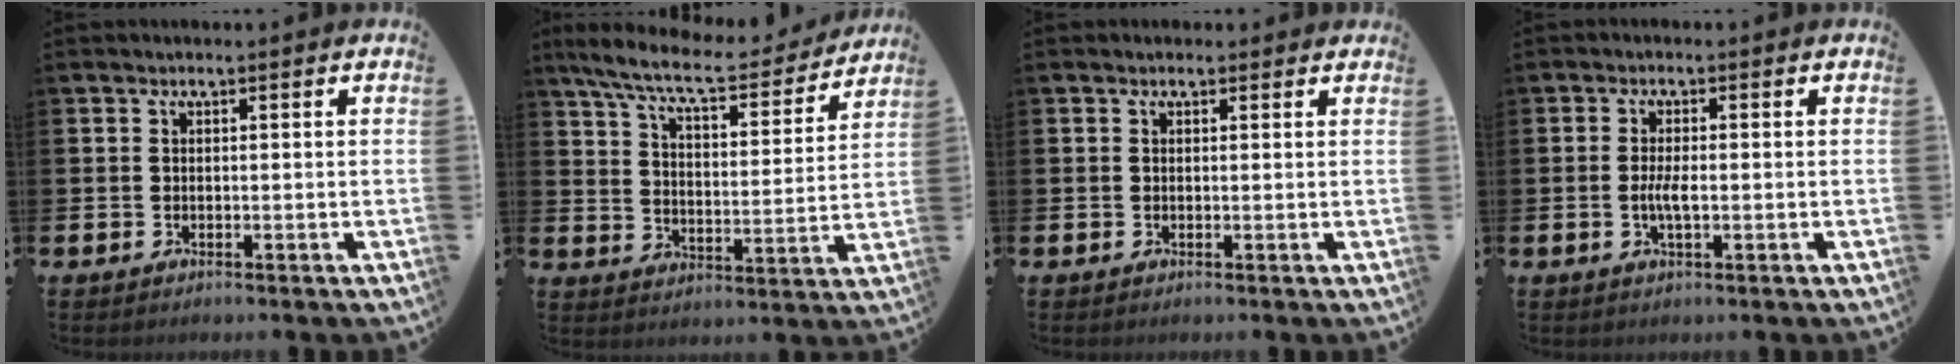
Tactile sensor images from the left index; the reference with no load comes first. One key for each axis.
{"total": 9.0, "fx": 8.0, "fy": 1.4, "fz": 3.9, "tx": -0.114, "ty": -0.046, "tz": 0.135}
{"total": 0.6, "fx": 0.4, "fy": 0.4, "fz": 0.2, "tx": 0.005, "ty": 0.003, "tz": 0.005}
{"total": 2.6, "fx": -0.4, "fy": 0.8, "fz": 2.4, "tx": -0.043, "ty": 0.000, "tz": -0.009}